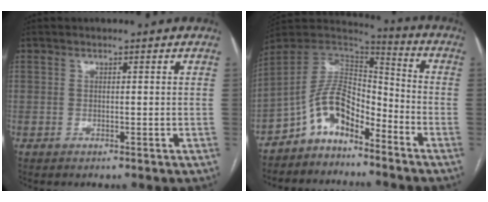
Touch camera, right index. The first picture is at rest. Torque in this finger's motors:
{"motor_torque": [0.07, -0.14, -0.03, -0.08]}